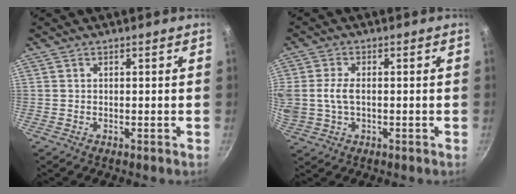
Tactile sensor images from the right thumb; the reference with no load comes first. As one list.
[{"total": 7.5, "force": [0.1, 4.7, 5.9], "torque": [-0.126, 0.005, -0.004]}]